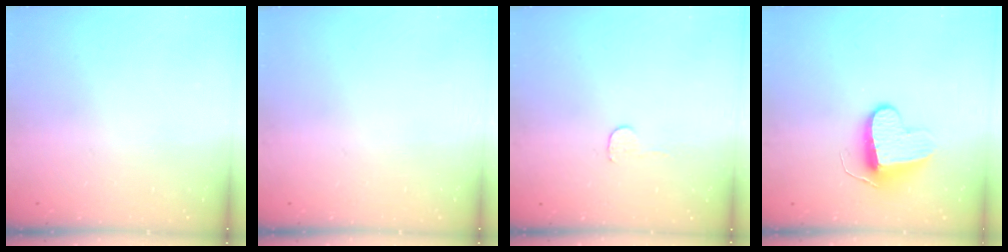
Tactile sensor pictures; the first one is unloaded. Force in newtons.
{"total": 0.0}
{"total": 2.7, "press": 2.7, "slide": 0.2}
{"total": 9.2, "press": 9.2, "slide": 0.4}